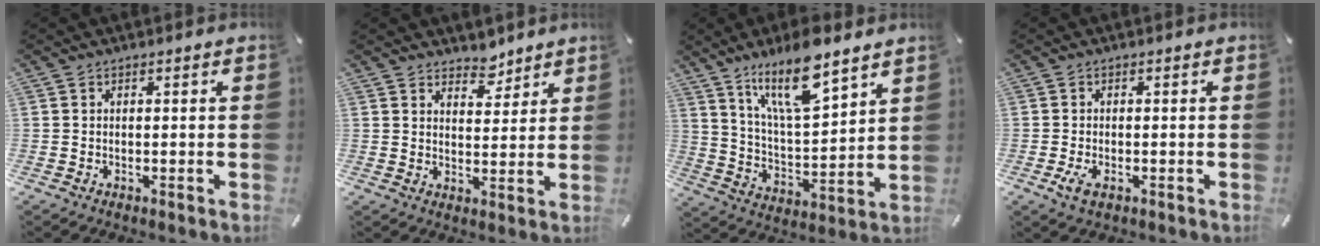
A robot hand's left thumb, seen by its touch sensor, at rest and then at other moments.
{"total": 5.5, "force": [4.8, 2.6, 0.4], "torque": [0.009, -0.034, 0.085]}
{"total": 15.9, "force": [11.3, 5.5, 9.7], "torque": [-0.177, -0.051, 0.196]}
{"total": 2.7, "force": [-0.9, 1.4, 2.2], "torque": [-0.057, -0.005, -0.020]}